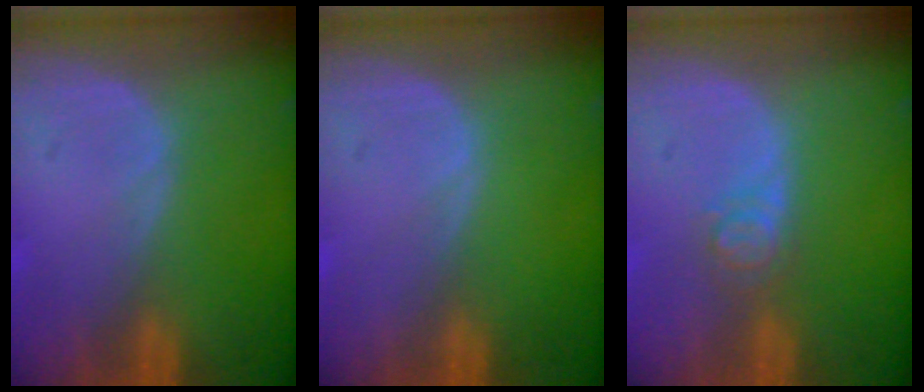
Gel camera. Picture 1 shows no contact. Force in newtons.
{"total": 0.0}
{"total": 2.6, "press": 2.6, "slide": 0.3}